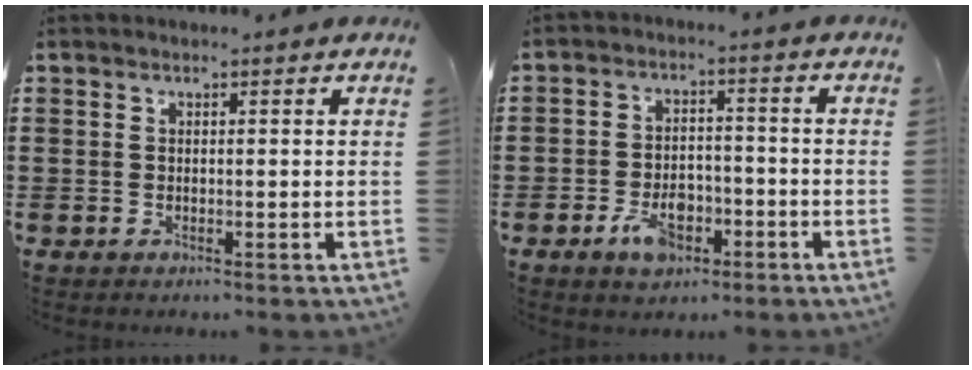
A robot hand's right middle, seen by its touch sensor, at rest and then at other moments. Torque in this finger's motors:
{"motor_torque": [1.42, -0.62, 0.33, 0.06]}